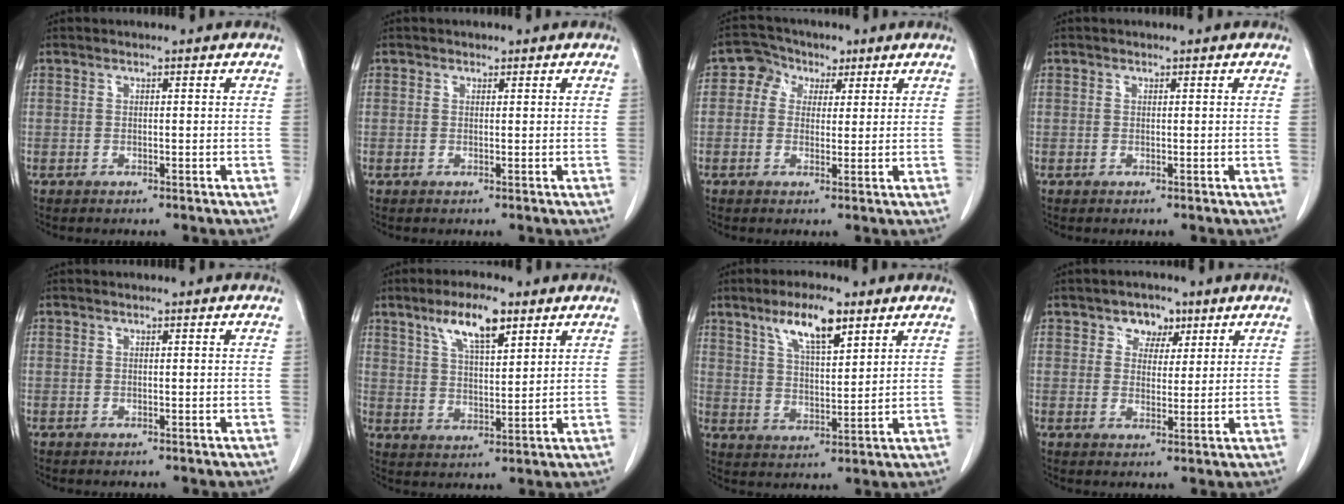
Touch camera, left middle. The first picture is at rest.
{"total": 0.6, "force": [0.4, 0.4, 0.0], "torque": [0.001, -0.002, 0.003]}
{"total": 5.0, "force": [2.0, 4.2, 1.9], "torque": [-0.033, 0.026, 0.034]}
{"total": 0.0}
{"total": 0.0}
{"total": 8.6, "force": [5.3, 2.2, 6.5], "torque": [-0.124, 0.005, 0.096]}
{"total": 8.9, "force": [5.5, 2.2, 6.6], "torque": [-0.124, 0.004, 0.101]}
{"total": 4.3, "force": [2.4, 3.1, 1.7], "torque": [-0.021, 0.006, 0.038]}